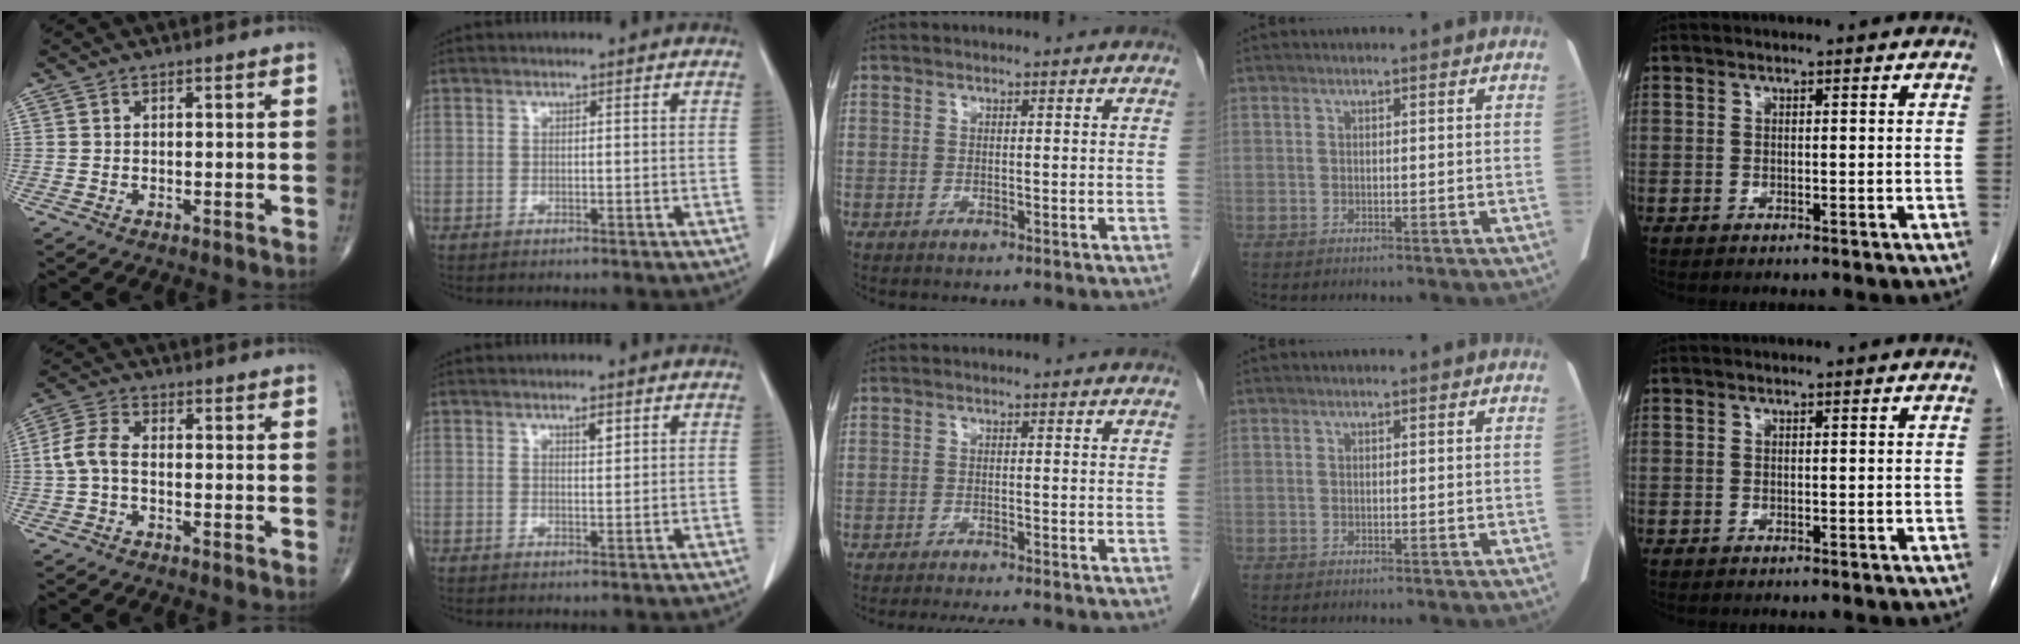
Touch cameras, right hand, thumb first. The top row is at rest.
{"thumb": {"total": 5.3, "force": [-0.8, 2.9, 4.3], "torque": [-0.097, 0.016, -0.024]}, "index": {"total": 1.5, "force": [0.9, 0.4, 1.1], "torque": [-0.018, -0.003, 0.014]}, "middle": {"total": 6.8, "force": [-6.0, 0.8, 3.2], "torque": [-0.040, -0.009, -0.086]}}